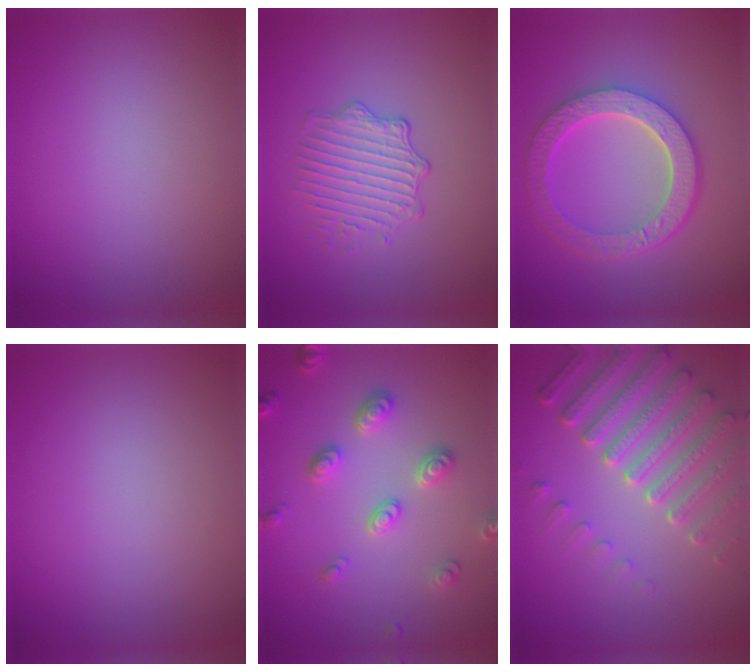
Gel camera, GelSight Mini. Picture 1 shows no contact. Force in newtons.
{"total": 2.6, "press": 2.0, "slide": 1.6}
{"total": 6.5, "press": 5.0, "slide": 4.1}
{"total": 0.0}
{"total": 3.1, "press": 3.0, "slide": 0.5}
{"total": 5.9, "press": 4.9, "slide": 3.3}